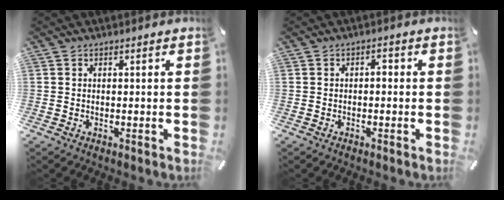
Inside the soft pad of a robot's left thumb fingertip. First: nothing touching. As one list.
[{"total": 1.6, "force": [-0.5, 0.8, 1.2], "torque": [-0.027, 0.008, -0.013]}]